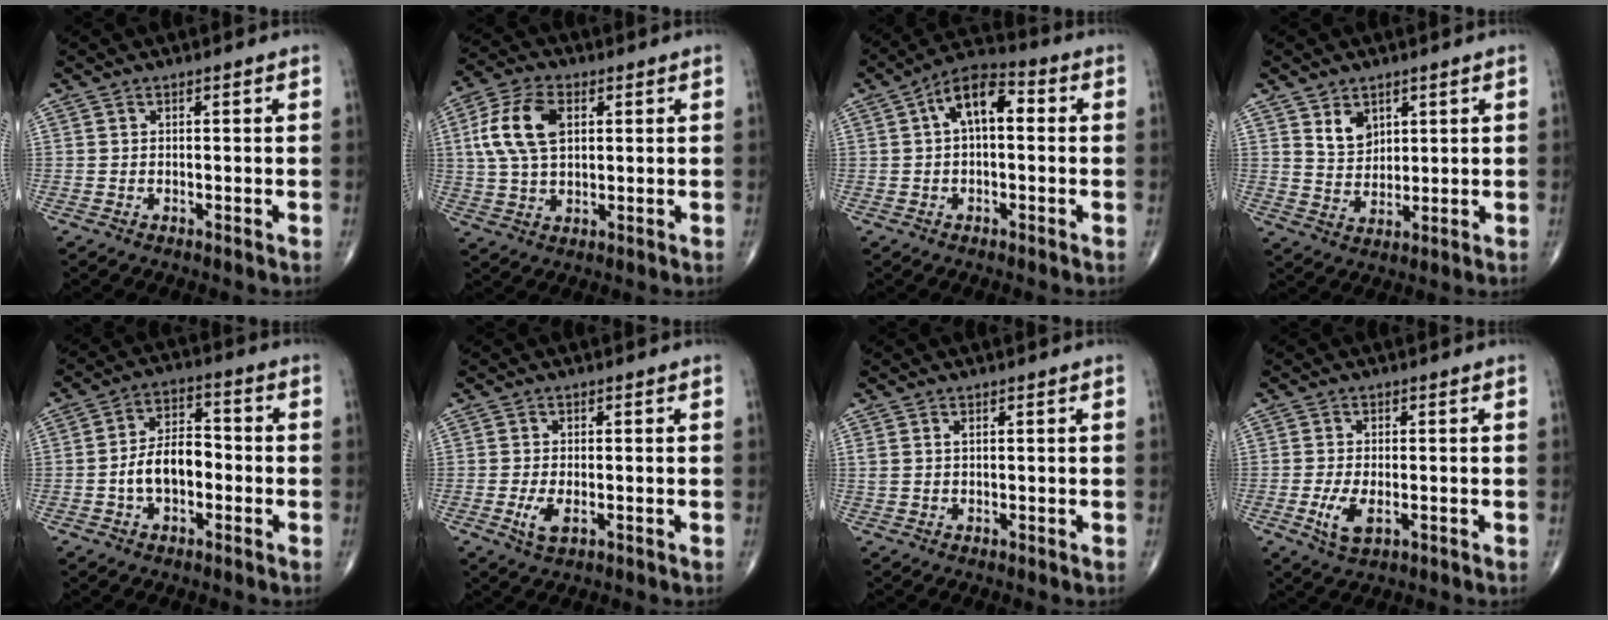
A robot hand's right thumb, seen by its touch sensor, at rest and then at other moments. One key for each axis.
{"total": 11.3, "fx": 2.6, "fy": 6.6, "fz": 8.9, "tx": -0.177, "ty": 0.009, "tz": 0.048}
{"total": 9.2, "fx": 1.5, "fy": 4.8, "fz": 7.8, "tx": -0.121, "ty": 0.034, "tz": 0.012}
{"total": 5.3, "fx": 2.8, "fy": 3.6, "fz": 2.6, "tx": -0.026, "ty": -0.025, "tz": 0.057}
{"total": 8.8, "fx": -1.9, "fy": 5.3, "fz": 6.8, "tx": -0.111, "ty": 0.033, "tz": -0.041}
{"total": 3.4, "fx": -0.9, "fy": 1.6, "fz": 2.9, "tx": -0.061, "ty": -0.007, "tz": -0.016}
{"total": 1.0, "fx": 0.5, "fy": 0.4, "fz": 0.8, "tx": -0.021, "ty": 0.013, "tz": 0.015}
{"total": 4.8, "fx": -1.3, "fy": 2.2, "fz": 4.1, "tx": -0.085, "ty": -0.009, "tz": -0.021}